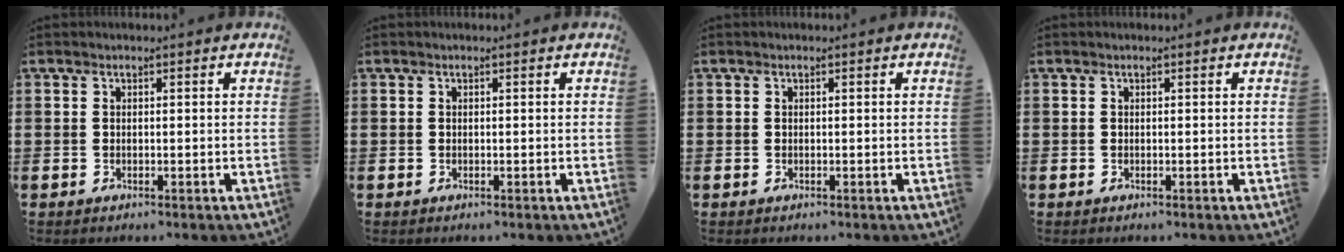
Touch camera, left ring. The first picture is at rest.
{"total": 0.0}
{"total": 0.0}
{"total": 0.0}